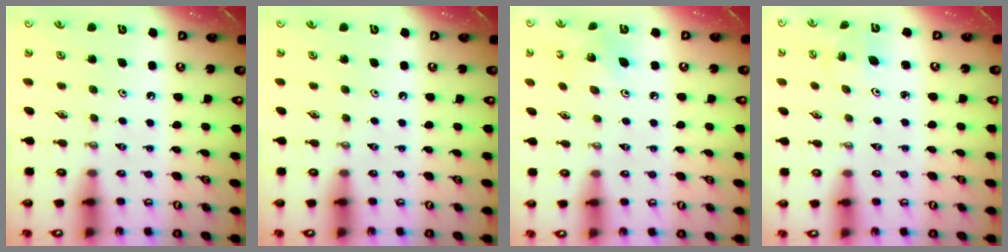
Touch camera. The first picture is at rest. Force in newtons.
{"total": 0.0}
{"total": 5.5, "press": 5.5, "slide": 0.3}
{"total": 3.8, "press": 3.8, "slide": 0.2}